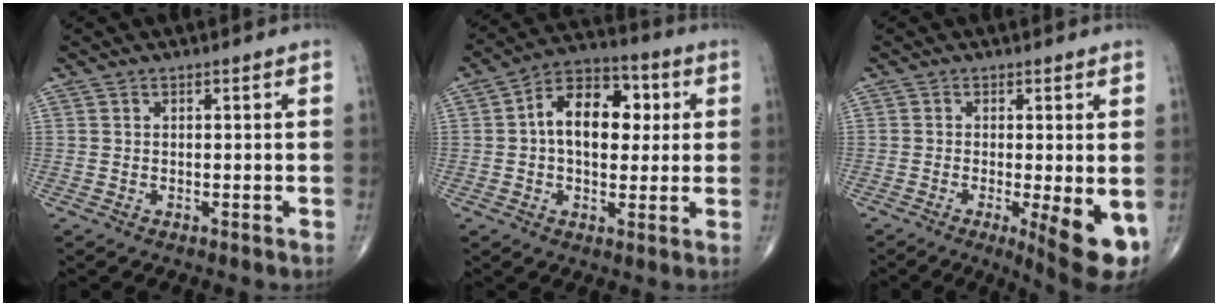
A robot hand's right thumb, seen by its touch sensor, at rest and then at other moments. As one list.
[{"total": 13.7, "force": [2.0, 8.7, 10.4], "torque": [-0.127, 0.020, 0.021]}, {"total": 9.4, "force": [-2.6, 2.2, 8.7], "torque": [-0.122, -0.021, -0.035]}]